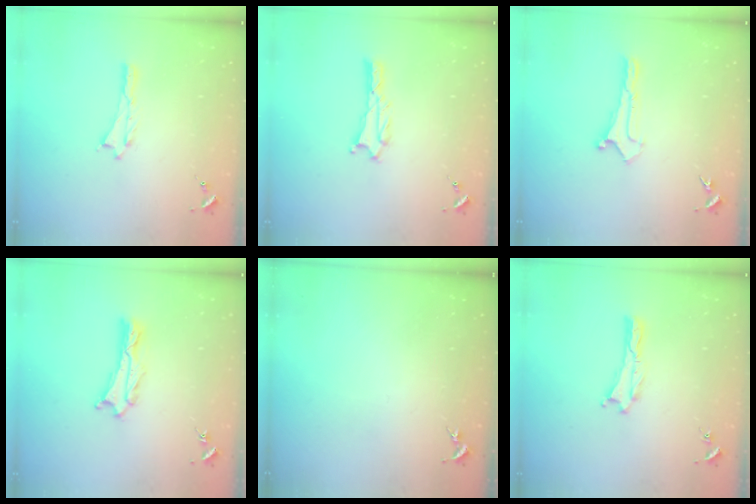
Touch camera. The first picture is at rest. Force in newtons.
{"total": 1.3, "press": 1.3, "slide": 0.3}
{"total": 0.0}
{"total": 1.2, "press": 1.2, "slide": 0.2}
{"total": 0.0}
{"total": 0.0}